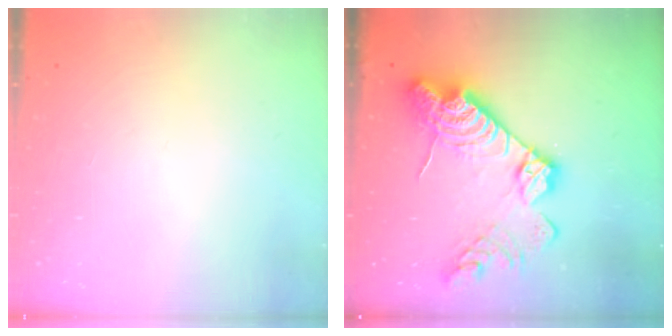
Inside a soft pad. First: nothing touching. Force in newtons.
{"total": 20.4, "press": 20.4, "slide": 1.5}